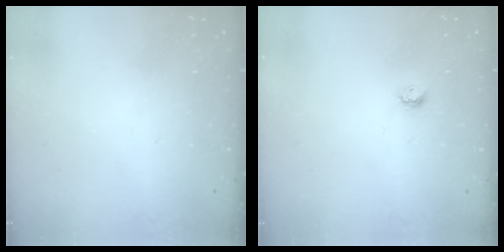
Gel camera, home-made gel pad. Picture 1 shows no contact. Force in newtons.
{"total": 4.2, "press": 4.1, "slide": 0.4}